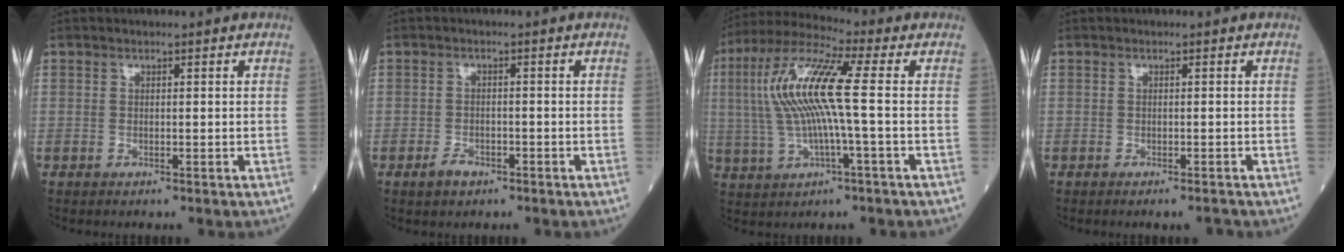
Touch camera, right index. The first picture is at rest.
{"total": 2.4, "force": [-1.6, 1.4, 1.2], "torque": [-0.021, 0.002, -0.021]}
{"total": 12.6, "force": [0.8, 1.2, 12.5], "torque": [-0.263, 0.021, 0.010]}
{"total": 1.3, "force": [-1.1, 0.1, 0.8], "torque": [-0.009, -0.004, -0.013]}